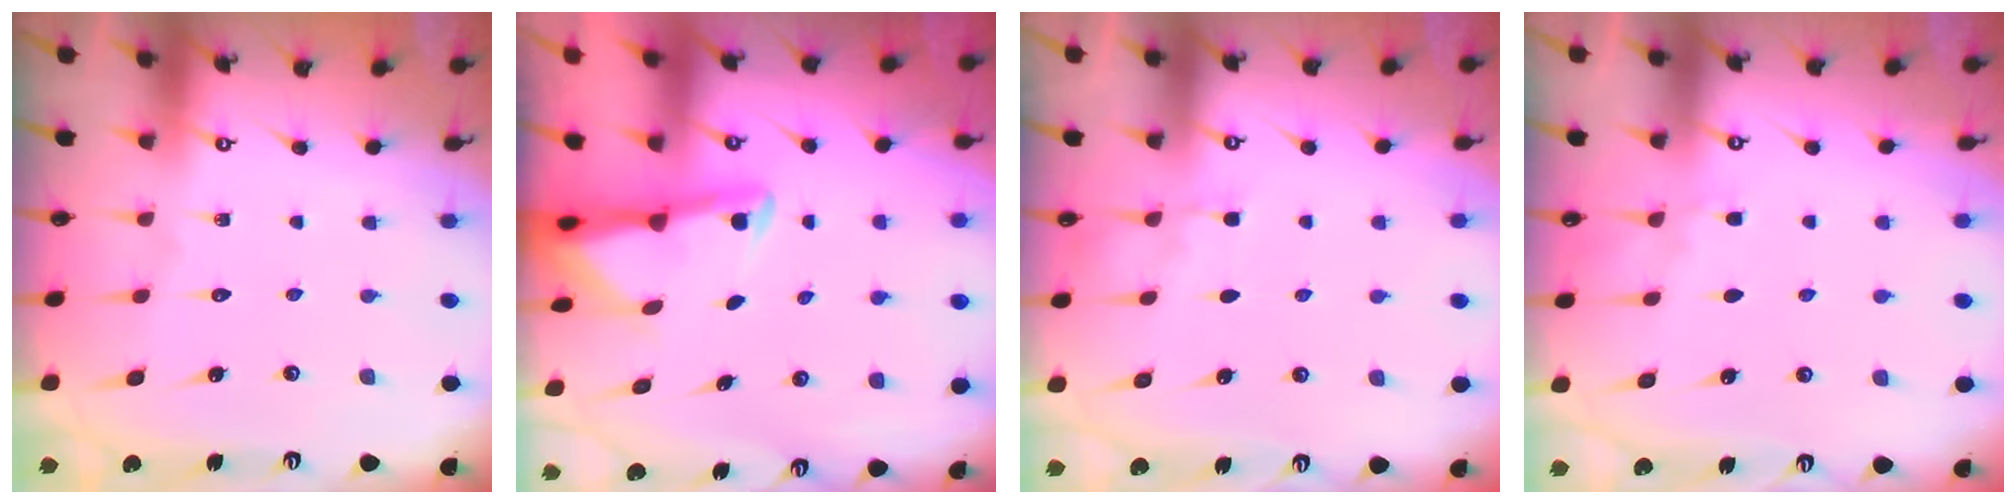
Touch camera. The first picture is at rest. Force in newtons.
{"total": 2.8, "press": 2.7, "slide": 0.7}
{"total": 4.0, "press": 4.0, "slide": 0.5}
{"total": 2.9, "press": 2.8, "slide": 0.5}